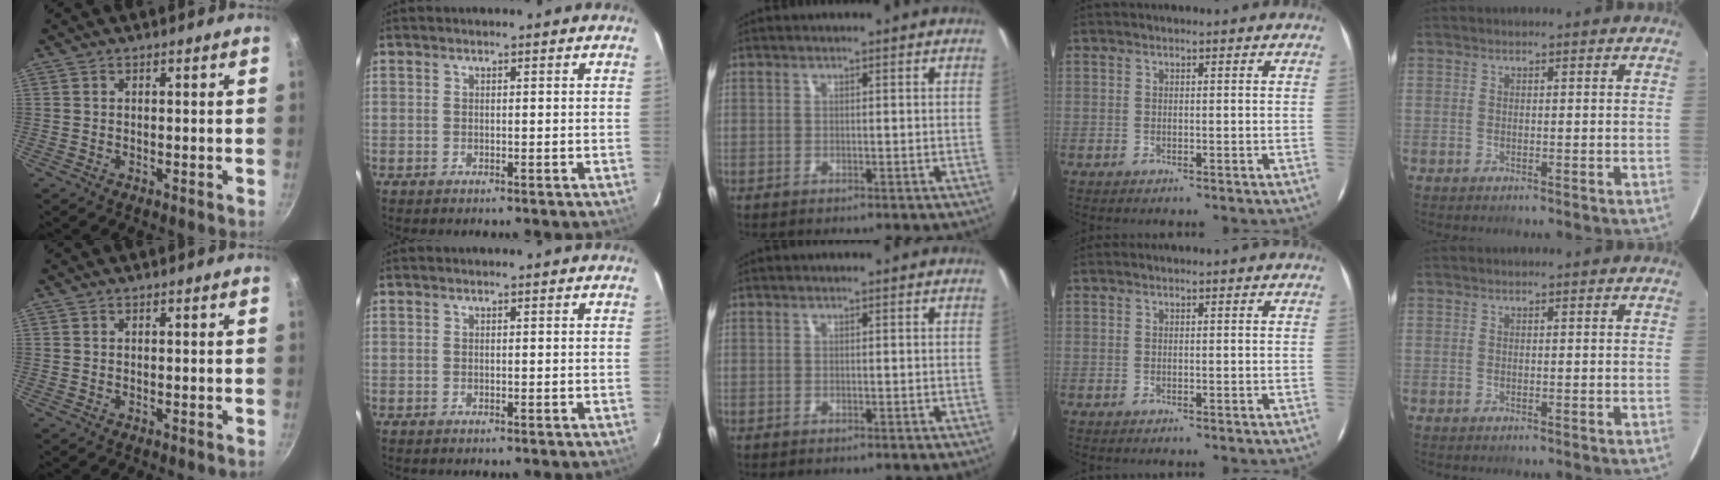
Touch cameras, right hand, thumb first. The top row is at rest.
{}